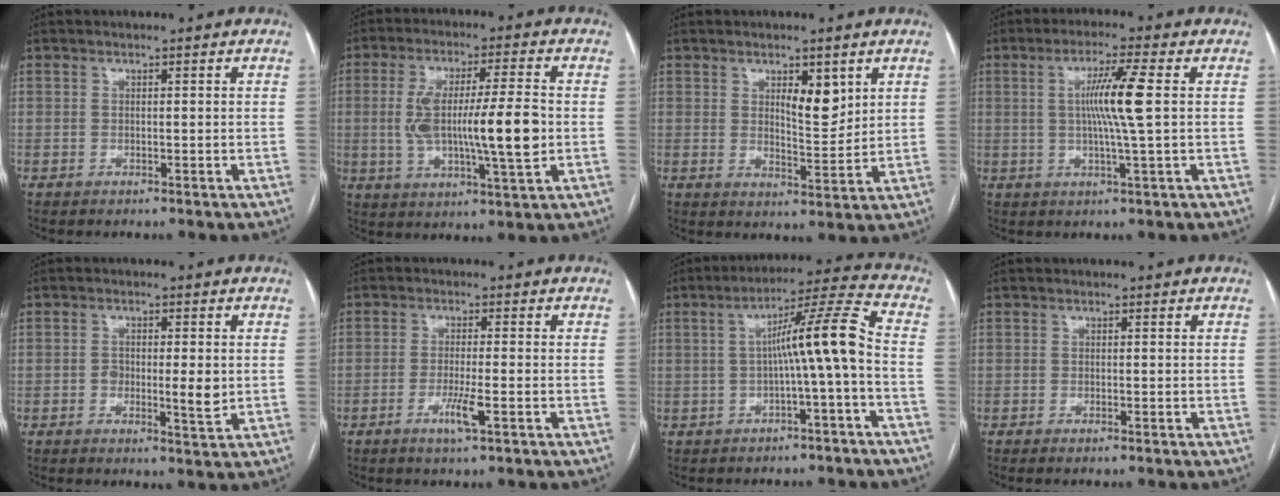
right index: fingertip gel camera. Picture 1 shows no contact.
{"total": 13.8, "force": [-0.7, 1.9, 13.6], "torque": [-0.250, 0.005, -0.010]}
{"total": 5.7, "force": [2.6, 2.0, 4.7], "torque": [-0.076, -0.008, 0.046]}
{"total": 7.7, "force": [1.0, -1.0, 7.6], "torque": [-0.138, 0.000, 0.019]}
{"total": 4.8, "force": [-0.4, 1.6, 4.6], "torque": [-0.073, -0.005, -0.005]}
{"total": 3.9, "force": [-1.7, 0.0, 3.5], "torque": [-0.070, -0.008, -0.031]}
{"total": 9.5, "force": [-1.0, -0.9, 9.4], "torque": [-0.148, 0.027, -0.016]}
{"total": 0.5, "force": [-0.2, 0.0, 0.5], "torque": [-0.011, 0.000, -0.004]}